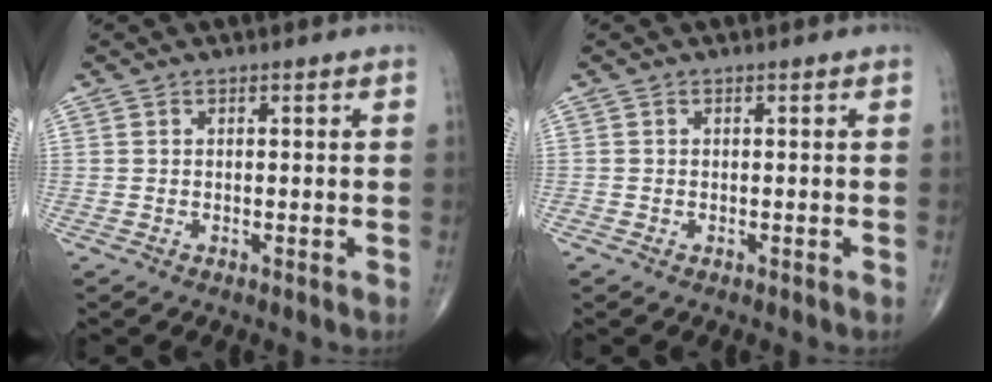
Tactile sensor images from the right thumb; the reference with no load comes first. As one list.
[{"total": 0.0}]